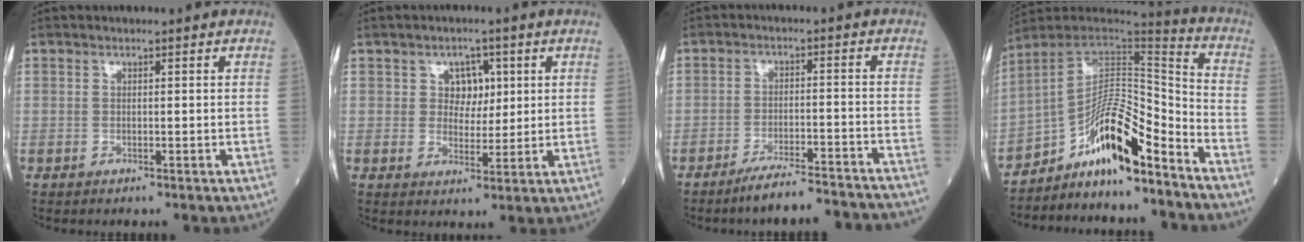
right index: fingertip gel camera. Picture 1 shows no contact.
{"total": 4.1, "force": [1.3, 3.3, 2.1], "torque": [-0.018, 0.006, 0.020]}
{"total": 12.8, "force": [-11.8, 0.3, 5.0], "torque": [-0.056, -0.003, -0.166]}
{"total": 13.7, "force": [-9.6, 2.4, 9.5], "torque": [-0.153, 0.031, -0.162]}